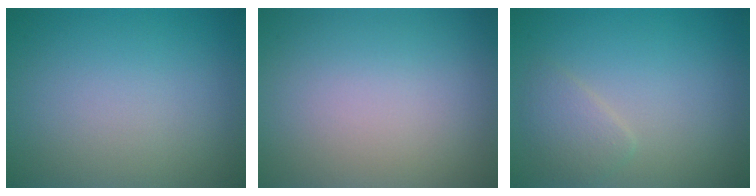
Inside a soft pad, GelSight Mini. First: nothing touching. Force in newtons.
{"total": 0.0}
{"total": 1.8, "press": 1.8, "slide": 0.1}